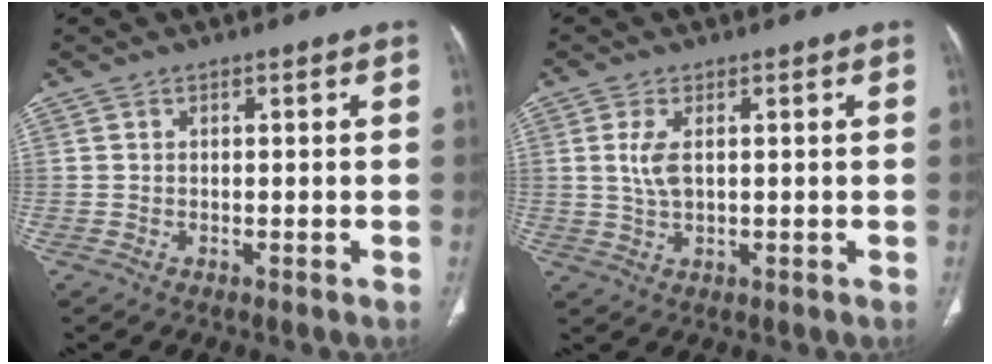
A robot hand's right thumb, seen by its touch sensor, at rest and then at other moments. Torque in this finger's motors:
{"motor_torque": [-0.44, 0.73, 0.49, 0.40, 0.03]}